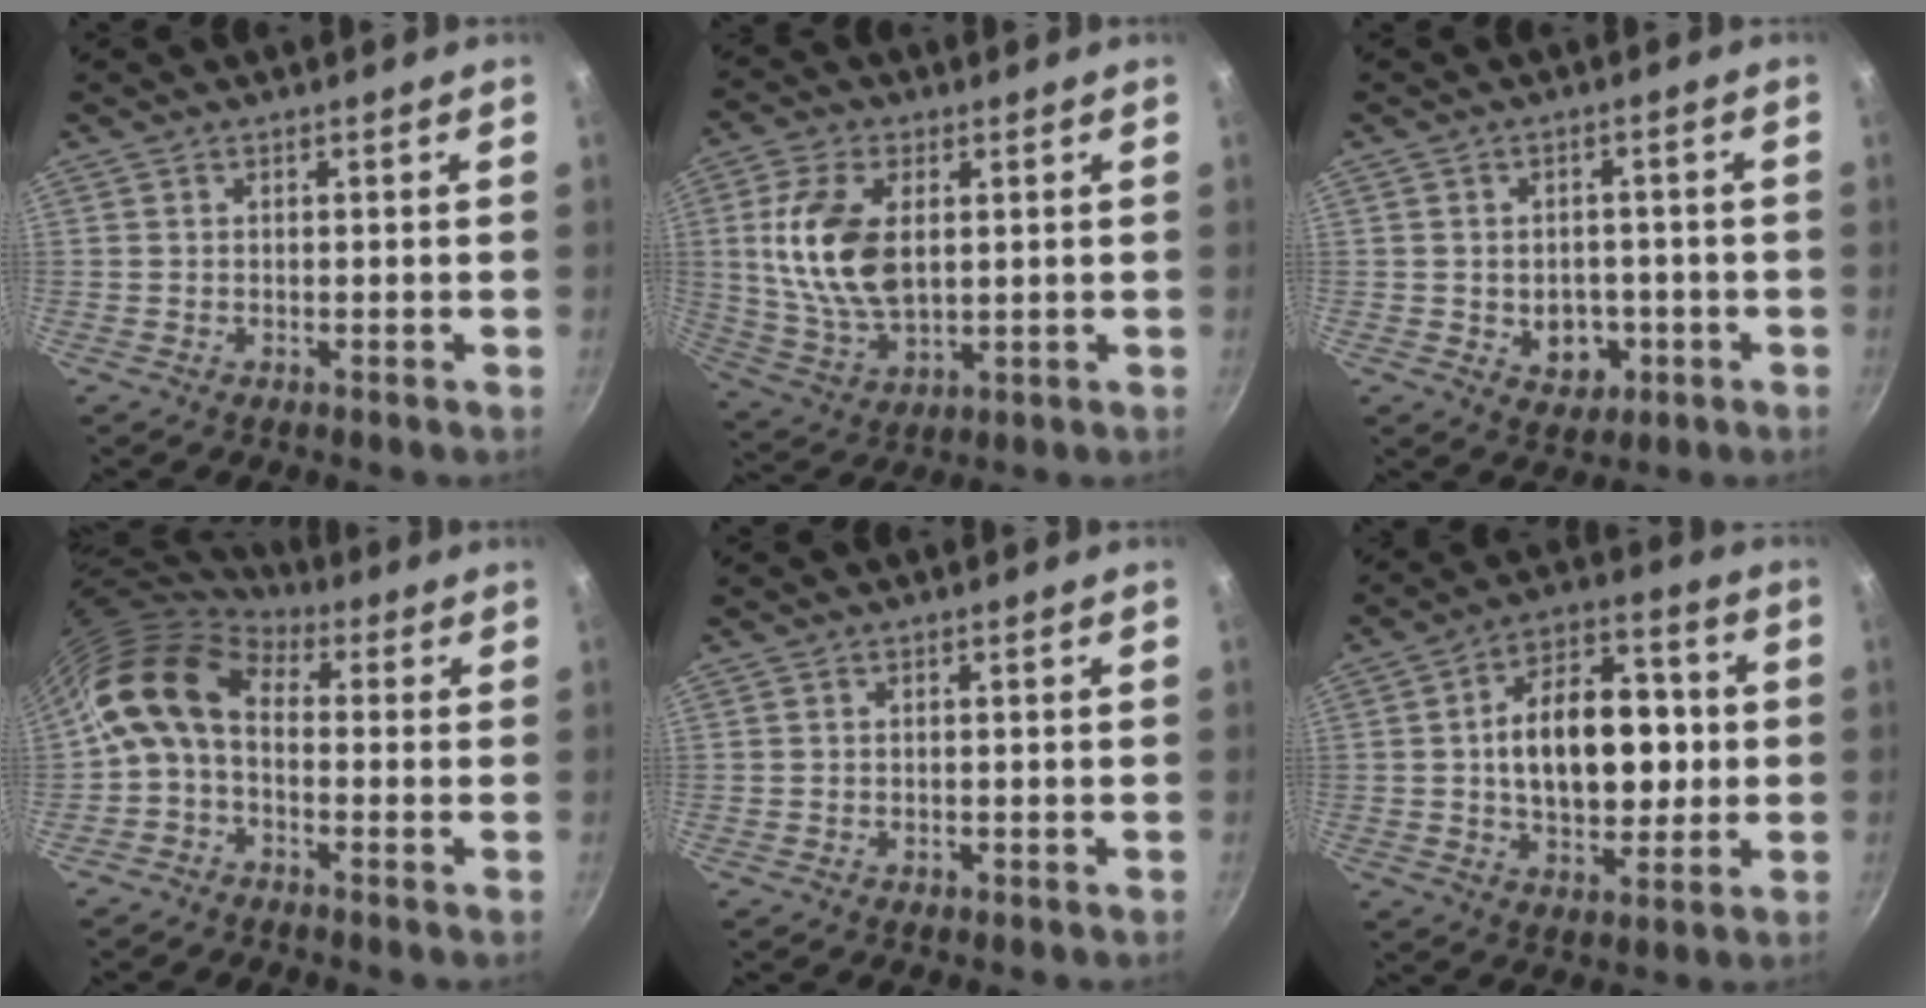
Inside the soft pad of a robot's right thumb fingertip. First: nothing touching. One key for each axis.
{"total": 14.9, "fx": 2.4, "fy": 8.3, "fz": 12.1, "tx": -0.242, "ty": -0.008, "tz": 0.053}
{"total": 6.1, "fx": -1.5, "fy": 4.8, "fz": 3.4, "tx": -0.015, "ty": 0.012, "tz": -0.013}
{"total": 11.1, "fx": -0.1, "fy": 7.1, "fz": 8.6, "tx": -0.159, "ty": 0.040, "tz": -0.022}
{"total": 0.6, "fx": -0.3, "fy": 0.4, "fz": 0.3, "tx": -0.004, "ty": 0.000, "tz": -0.005}
{"total": 17.1, "fx": 0.6, "fy": 10.2, "fz": 13.7, "tx": -0.179, "ty": 0.024, "tz": 0.008}